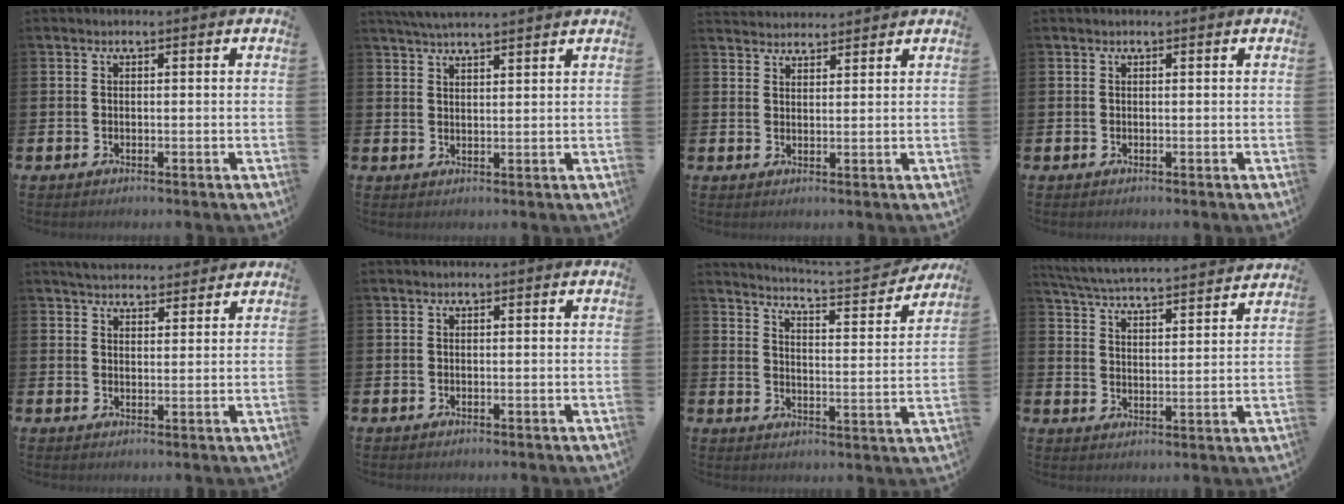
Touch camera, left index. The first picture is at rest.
{"total": 3.7, "force": [3.6, -0.2, 0.8], "torque": [-0.018, -0.009, 0.065]}
{"total": 2.8, "force": [2.7, 0.4, -0.2], "torque": [-0.001, -0.011, 0.051]}
{"total": 0.0}
{"total": 4.0, "force": [3.9, 0.8, 0.3], "torque": [-0.014, -0.017, 0.072]}
{"total": 0.0}
{"total": 5.1, "force": [5.0, -0.6, 1.0], "torque": [-0.032, -0.049, 0.081]}
{"total": 5.5, "force": [5.4, 0.2, 1.0], "torque": [-0.043, -0.045, 0.091]}